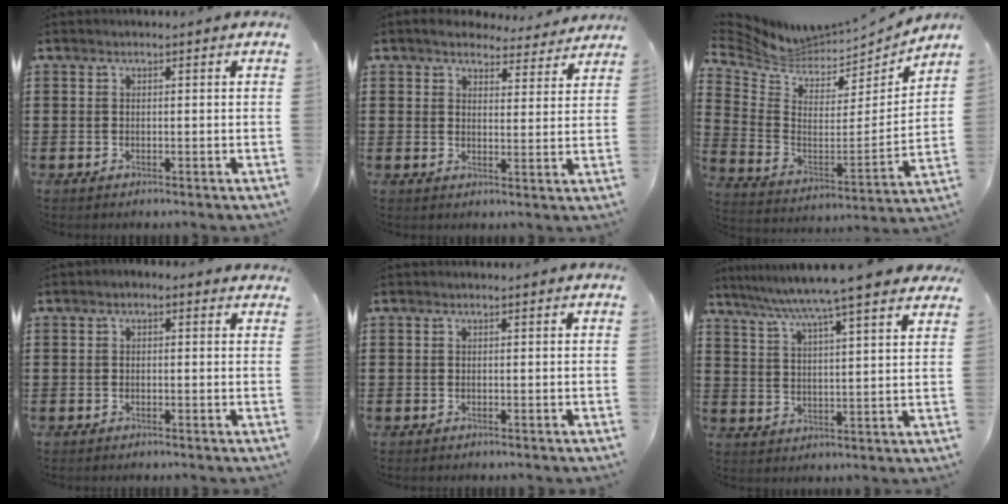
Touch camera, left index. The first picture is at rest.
{"total": 4.5, "force": [4.3, 1.0, 0.8], "torque": [-0.025, -0.017, 0.077]}
{"total": 5.6, "force": [5.2, 1.7, 1.0], "torque": [-0.056, -0.050, 0.088]}
{"total": 1.0, "force": [-0.3, 0.7, 0.7], "torque": [-0.015, 0.004, -0.008]}
{"total": 0.0}
{"total": 7.8, "force": [6.7, -1.0, 3.9], "torque": [-0.099, -0.035, 0.111]}